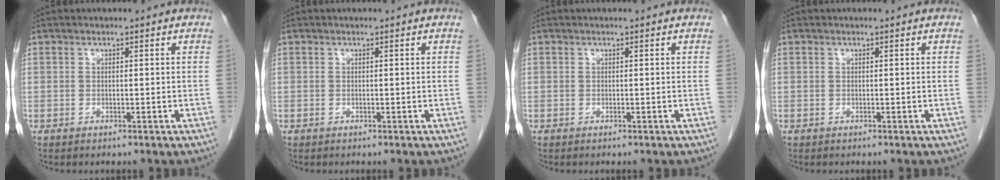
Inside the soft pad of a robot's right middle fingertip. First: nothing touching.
{"total": 0.0}
{"total": 0.0}
{"total": 0.0}